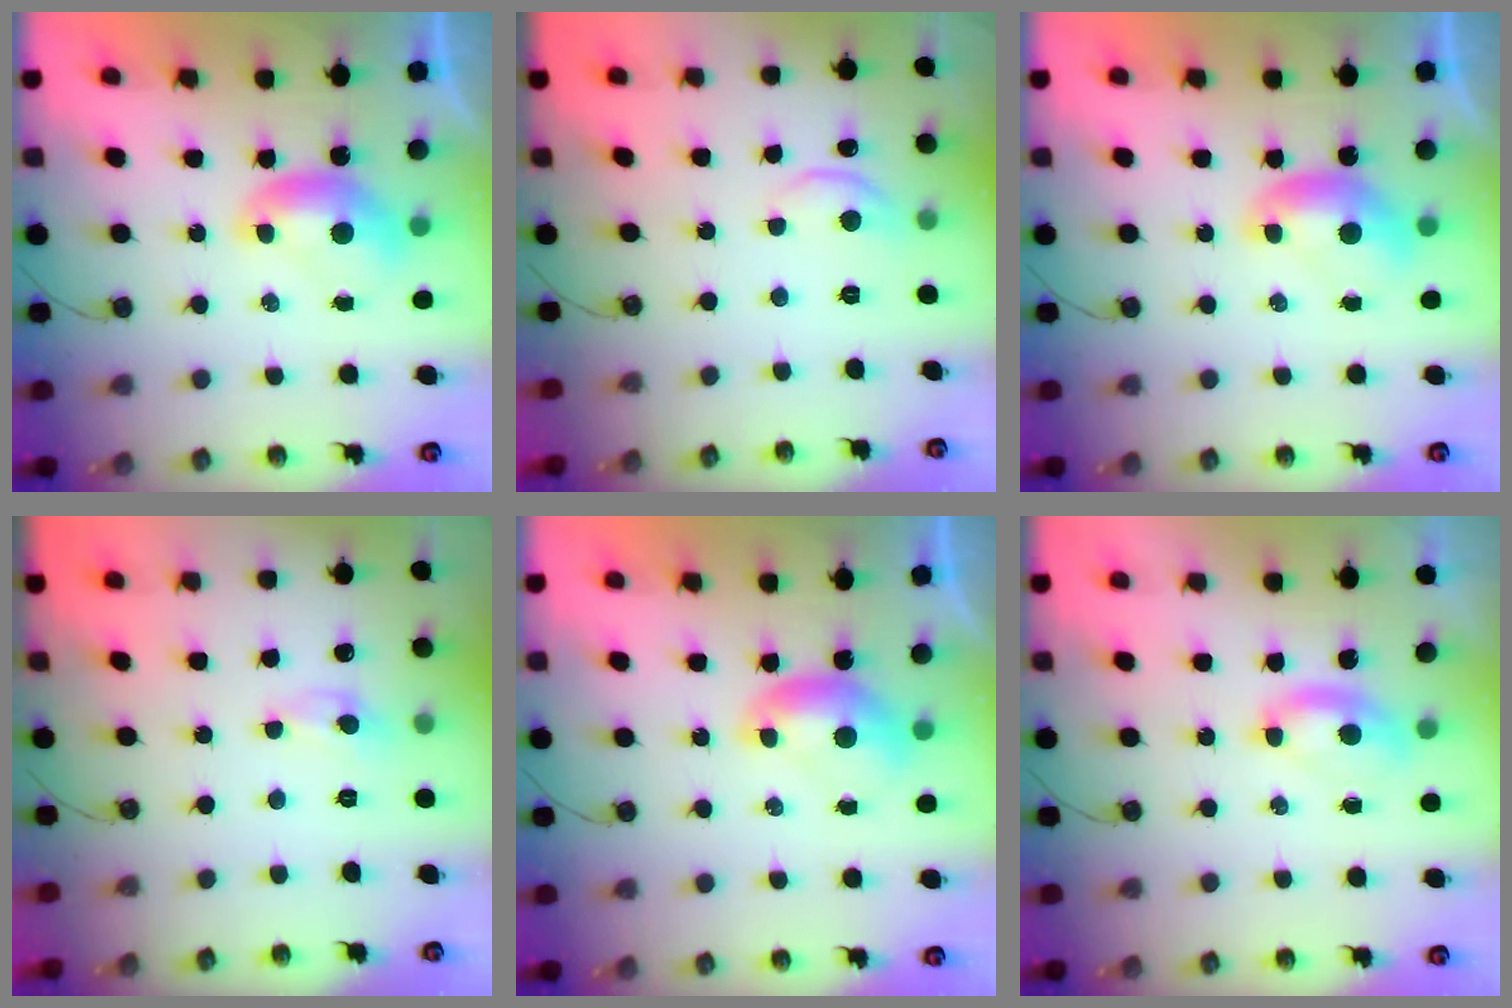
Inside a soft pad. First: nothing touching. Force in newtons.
{"total": 4.0, "press": 3.9, "slide": 0.6}
{"total": 0.0}
{"total": 0.0}
{"total": 0.0}
{"total": 1.5, "press": 1.4, "slide": 0.6}